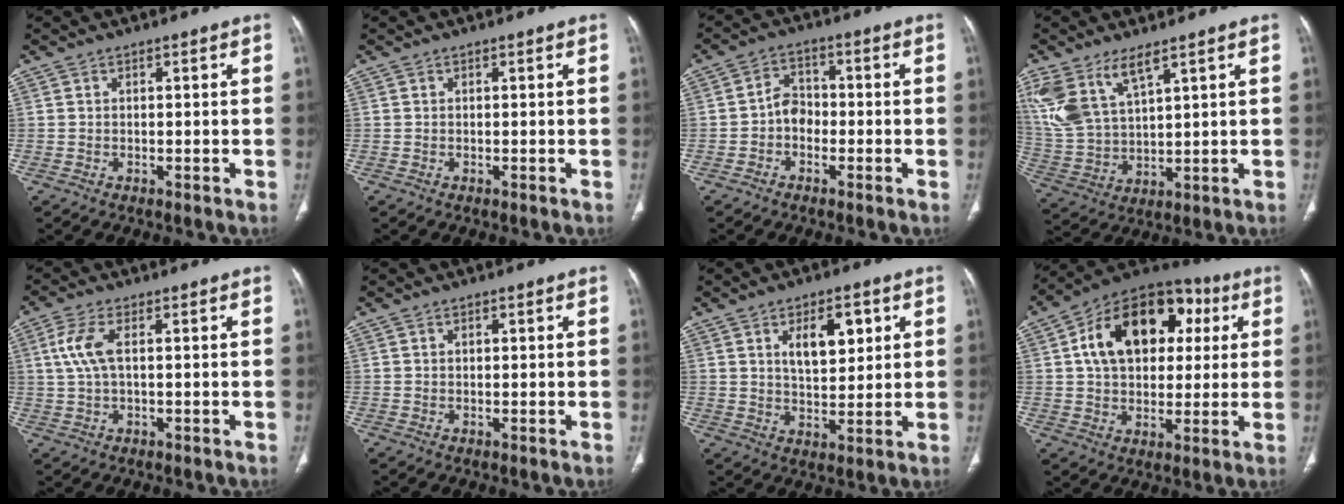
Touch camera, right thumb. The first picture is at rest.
{"total": 0.0}
{"total": 4.3, "force": [-1.3, 3.4, 2.2], "torque": [-0.014, 0.017, -0.035]}
{"total": 12.2, "force": [7.3, 5.1, 8.4], "torque": [-0.181, -0.020, 0.164]}
{"total": 5.7, "force": [1.2, 2.2, 5.1], "torque": [-0.135, 0.011, 0.024]}
{"total": 0.8, "force": [0.3, 0.5, 0.5], "torque": [-0.007, 0.000, 0.004]}
{"total": 8.9, "force": [3.4, 4.5, 6.9], "torque": [-0.086, -0.015, 0.058]}
{"total": 20.6, "force": [5.2, 13.8, 14.5], "torque": [-0.201, 0.019, 0.074]}